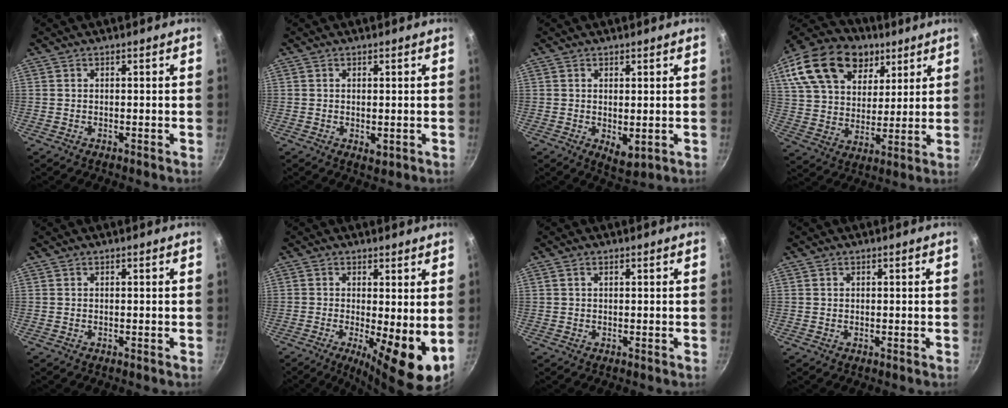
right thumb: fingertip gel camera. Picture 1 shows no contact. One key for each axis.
{"total": 1.7, "fx": 0.0, "fy": 0.9, "fz": 1.4, "tx": -0.022, "ty": -0.006, "tz": 0.002}
{"total": 4.1, "fx": 0.1, "fy": 2.1, "fz": 3.5, "tx": -0.052, "ty": -0.016, "tz": 0.007}
{"total": 23.0, "fx": 11.4, "fy": 15.3, "fz": 12.8, "tx": -0.214, "ty": -0.008, "tz": 0.197}
{"total": 0.0}
{"total": 10.3, "fx": -0.9, "fy": 2.8, "fz": 9.9, "tx": -0.140, "ty": -0.016, "tz": -0.010}
{"total": 0.8, "fx": 0.4, "fy": 0.4, "fz": 0.6, "tx": -0.009, "ty": 0.003, "tz": 0.006}
{"total": 0.5, "fx": 0.2, "fy": 0.5, "fz": 0.1, "tx": -0.002, "ty": 0.003, "tz": 0.003}